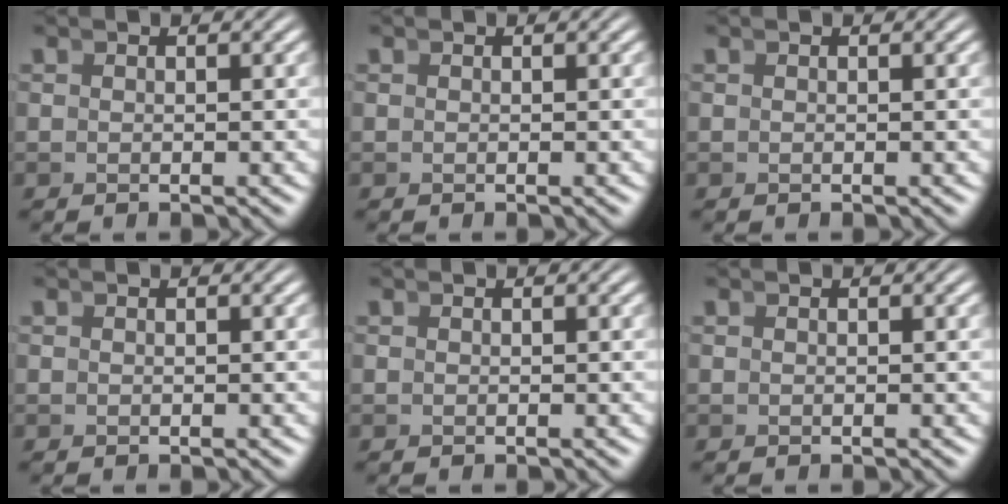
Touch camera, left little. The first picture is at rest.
{"total": 0.0}
{"total": 0.0}
{"total": 0.0}
{"total": 0.0}
{"total": 0.0}